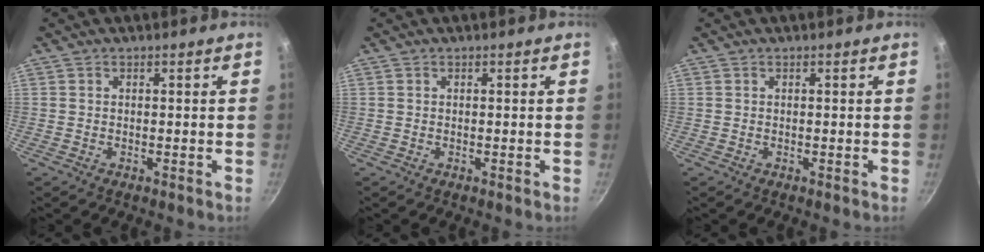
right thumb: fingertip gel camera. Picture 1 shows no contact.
{"total": 0.0}
{"total": 0.0}